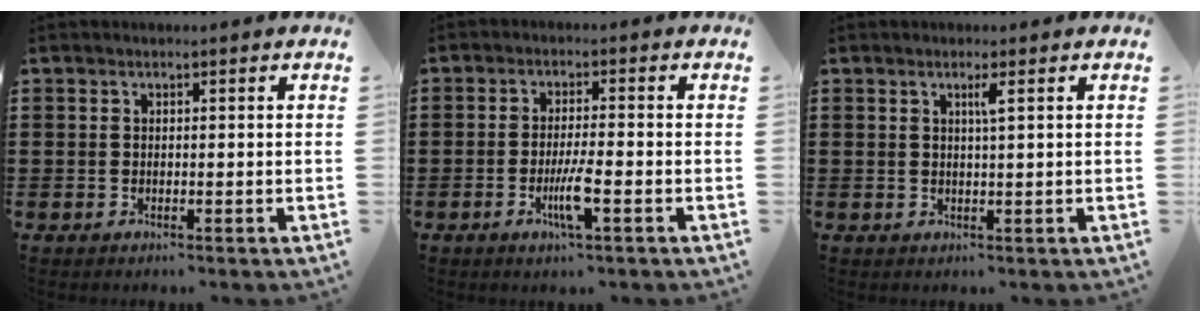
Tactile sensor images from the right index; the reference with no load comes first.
{"total": 4.8, "force": [-1.9, 0.4, 4.4], "torque": [-0.088, -0.012, -0.036]}
{"total": 1.6, "force": [0.6, -0.2, 1.4], "torque": [-0.027, -0.002, 0.007]}